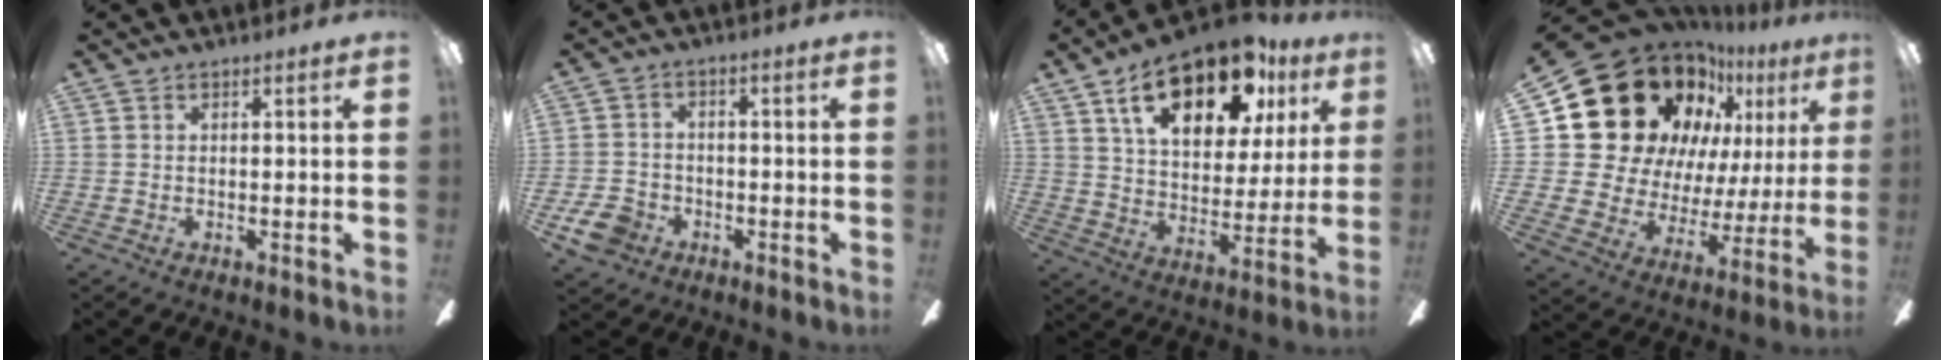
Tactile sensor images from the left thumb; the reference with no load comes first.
{"total": 7.0, "force": [-3.9, 5.1, 2.8], "torque": [-0.063, 0.029, -0.074]}
{"total": 20.8, "force": [12.3, 10.7, 12.9], "torque": [-0.200, -0.053, 0.207]}
{"total": 26.8, "force": [14.8, 17.7, 13.5], "torque": [-0.239, -0.102, 0.301]}